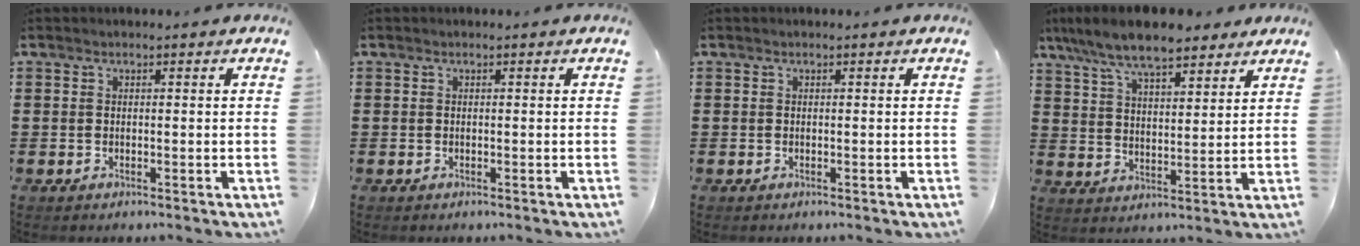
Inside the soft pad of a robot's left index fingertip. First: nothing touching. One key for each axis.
{"total": 0.0}
{"total": 0.0}
{"total": 9.0, "fx": 7.7, "fy": 2.1, "fz": 4.2, "tx": -0.107, "ty": -0.014, "tz": 0.142}